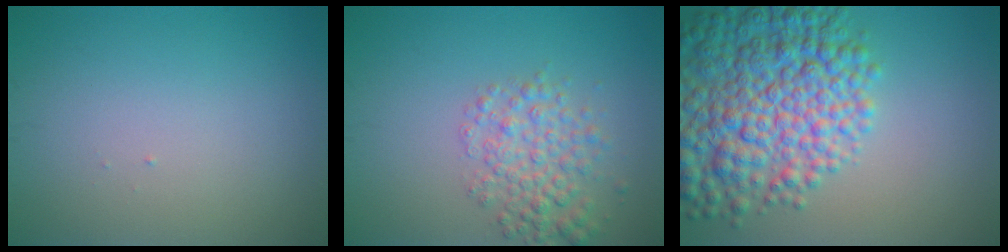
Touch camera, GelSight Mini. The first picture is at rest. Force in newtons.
{"total": 3.9, "press": 3.9, "slide": 0.1}
{"total": 9.9, "press": 9.9, "slide": 0.3}